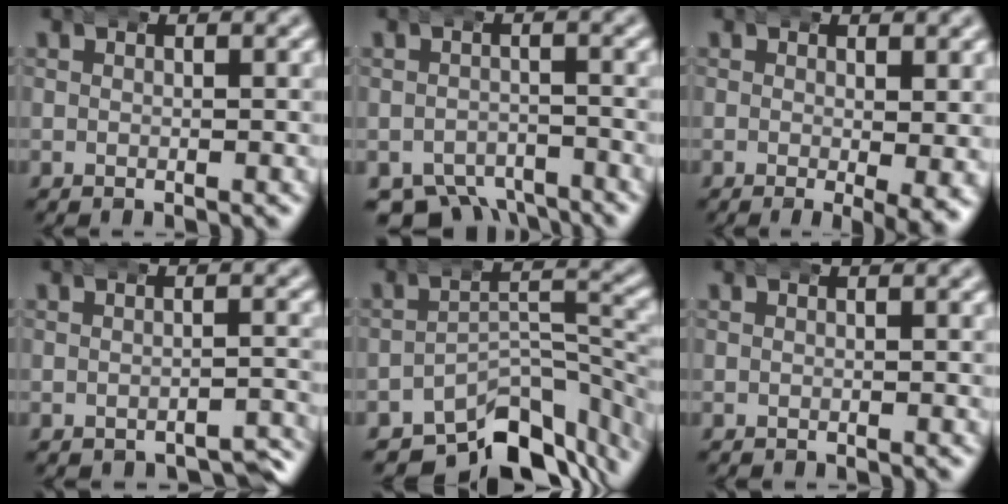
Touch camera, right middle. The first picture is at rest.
{"total": 6.4, "force": [-5.2, 3.2, 1.8], "torque": [-0.021, -0.029, -0.077]}
{"total": 2.8, "force": [-0.7, 0.5, 2.7], "torque": [-0.038, -0.012, -0.009]}
{"total": 2.5, "force": [-2.4, 0.7, 0.3], "torque": [-0.005, -0.002, -0.038]}
{"total": 10.6, "force": [-7.5, 4.9, 5.8], "torque": [-0.051, -0.020, -0.111]}
{"total": 0.0}